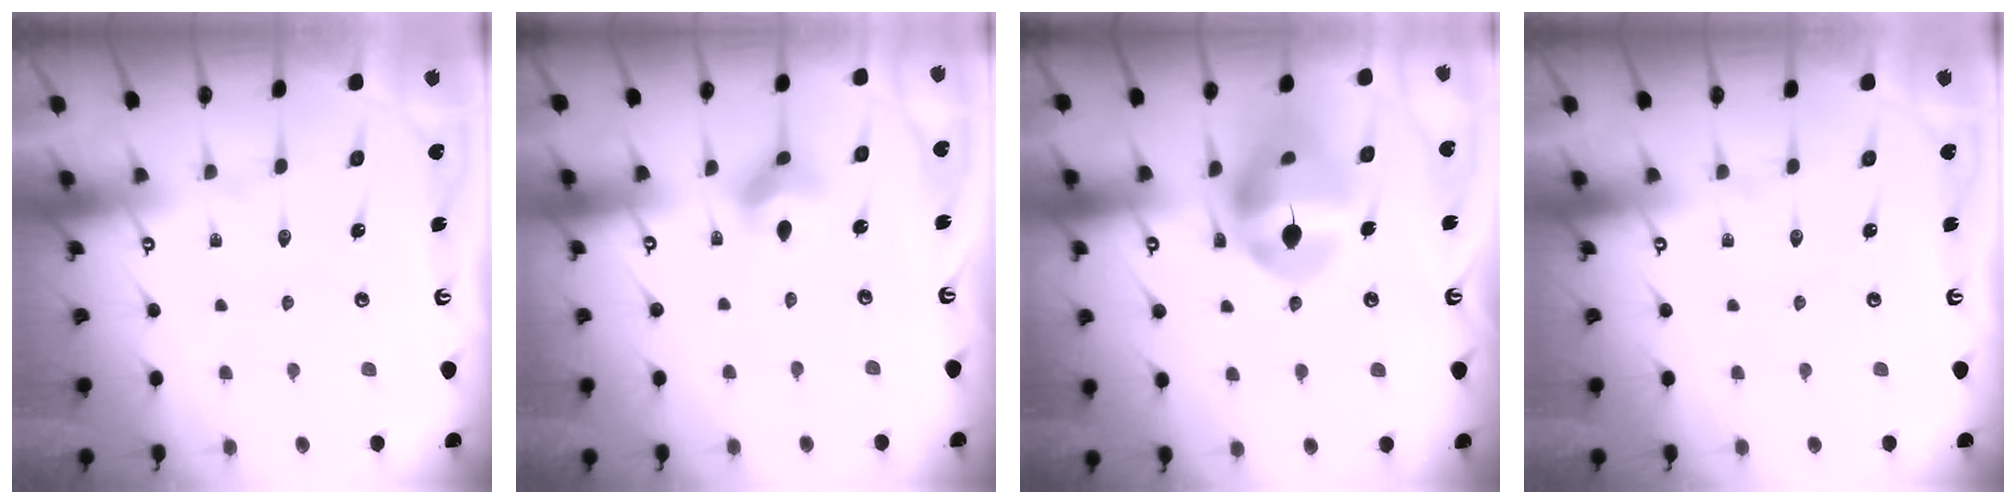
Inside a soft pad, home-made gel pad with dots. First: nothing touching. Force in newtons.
{"total": 5.9, "press": 5.7, "slide": 1.5}
{"total": 15.9, "press": 15.8, "slide": 1.8}
{"total": 0.0}